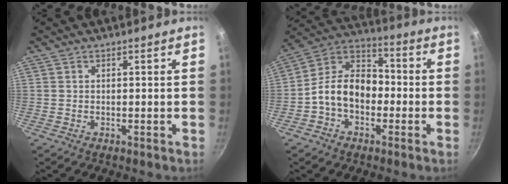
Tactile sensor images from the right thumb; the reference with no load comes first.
{"total": 12.4, "force": [-2.6, 9.0, 8.2], "torque": [-0.101, 0.048, -0.067]}